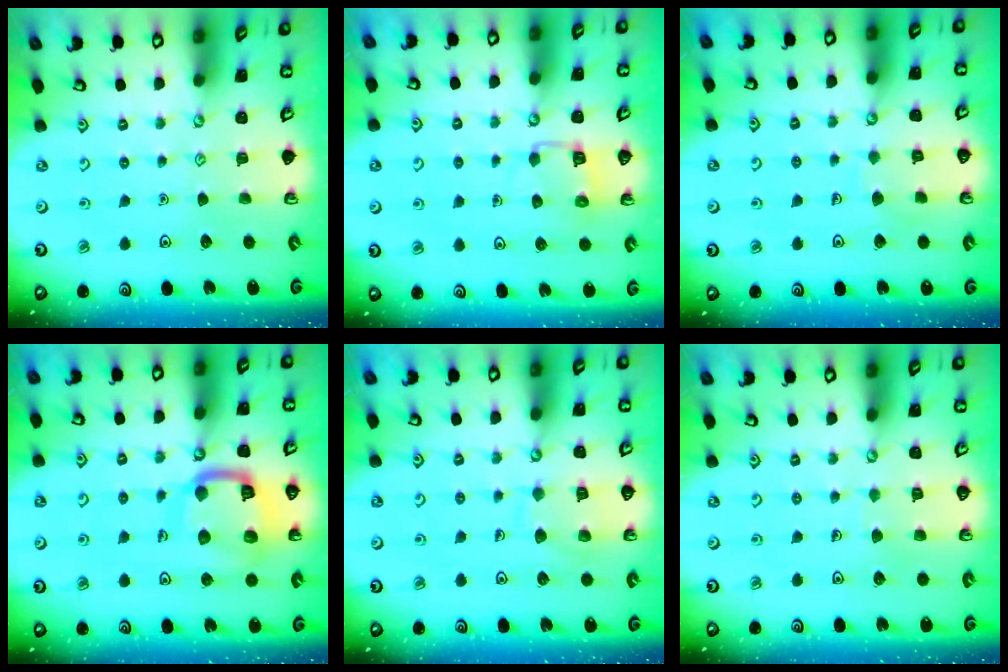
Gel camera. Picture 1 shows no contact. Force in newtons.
{"total": 5.5, "press": 5.5, "slide": 0.3}
{"total": 5.6, "press": 5.6, "slide": 0.6}
{"total": 15.9, "press": 15.8, "slide": 1.7}
{"total": 9.1, "press": 9.0, "slide": 0.9}
{"total": 4.4, "press": 4.4, "slide": 0.4}